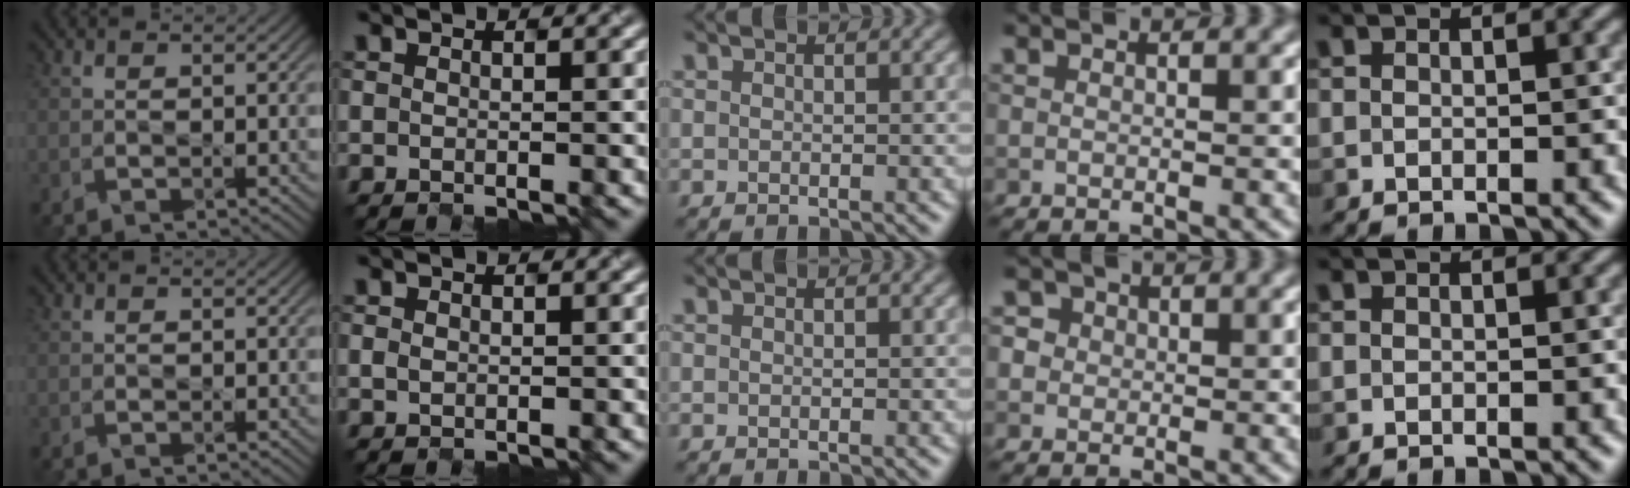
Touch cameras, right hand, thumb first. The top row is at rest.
{"ring": {"total": 4.0, "force": [1.6, 3.3, 1.5], "torque": [-0.016, 0.022, 0.010]}}